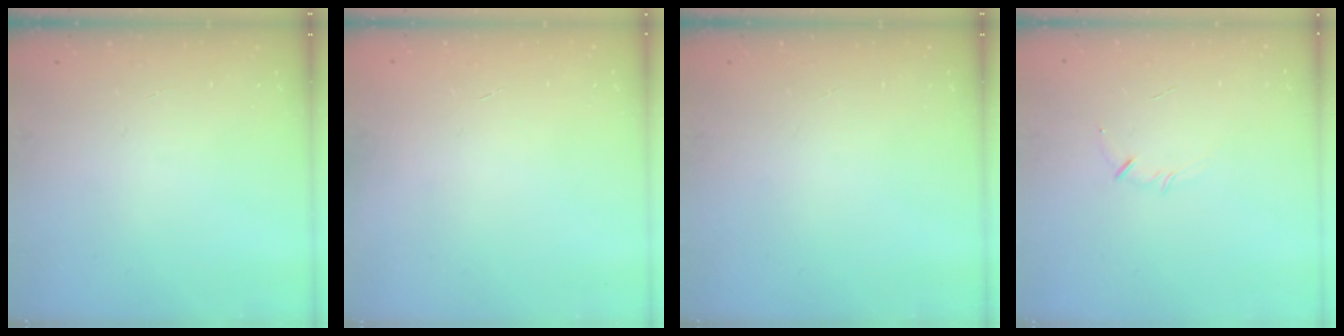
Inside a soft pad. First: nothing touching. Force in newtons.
{"total": 0.0}
{"total": 0.0}
{"total": 3.9, "press": 3.8, "slide": 0.9}